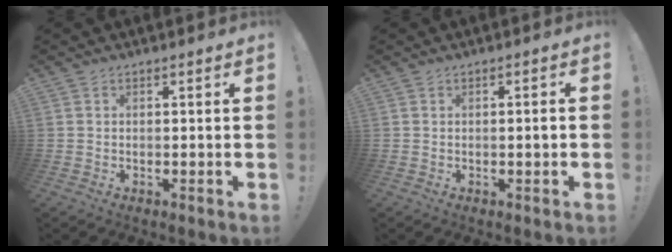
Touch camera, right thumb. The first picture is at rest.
{"total": 2.0, "force": [-0.5, -0.1, 2.0], "torque": [-0.035, 0.003, -0.010]}